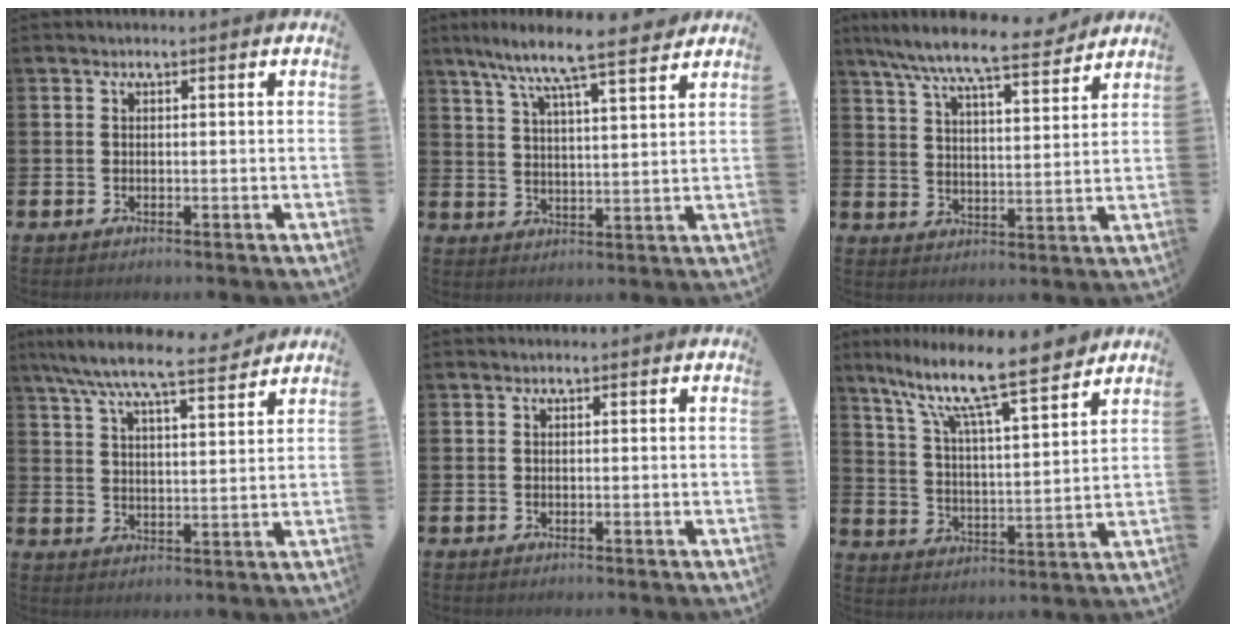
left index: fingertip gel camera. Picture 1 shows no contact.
{"total": 8.5, "force": [7.5, 0.7, 3.8], "torque": [-0.089, -0.046, 0.129]}
{"total": 8.8, "force": [8.0, 1.0, 3.4], "torque": [-0.089, -0.053, 0.138]}
{"total": 8.1, "force": [7.3, 1.0, 3.2], "torque": [-0.079, -0.042, 0.127]}
{"total": 0.0}
{"total": 11.1, "force": [9.3, 1.5, 5.9], "torque": [-0.140, -0.064, 0.154]}